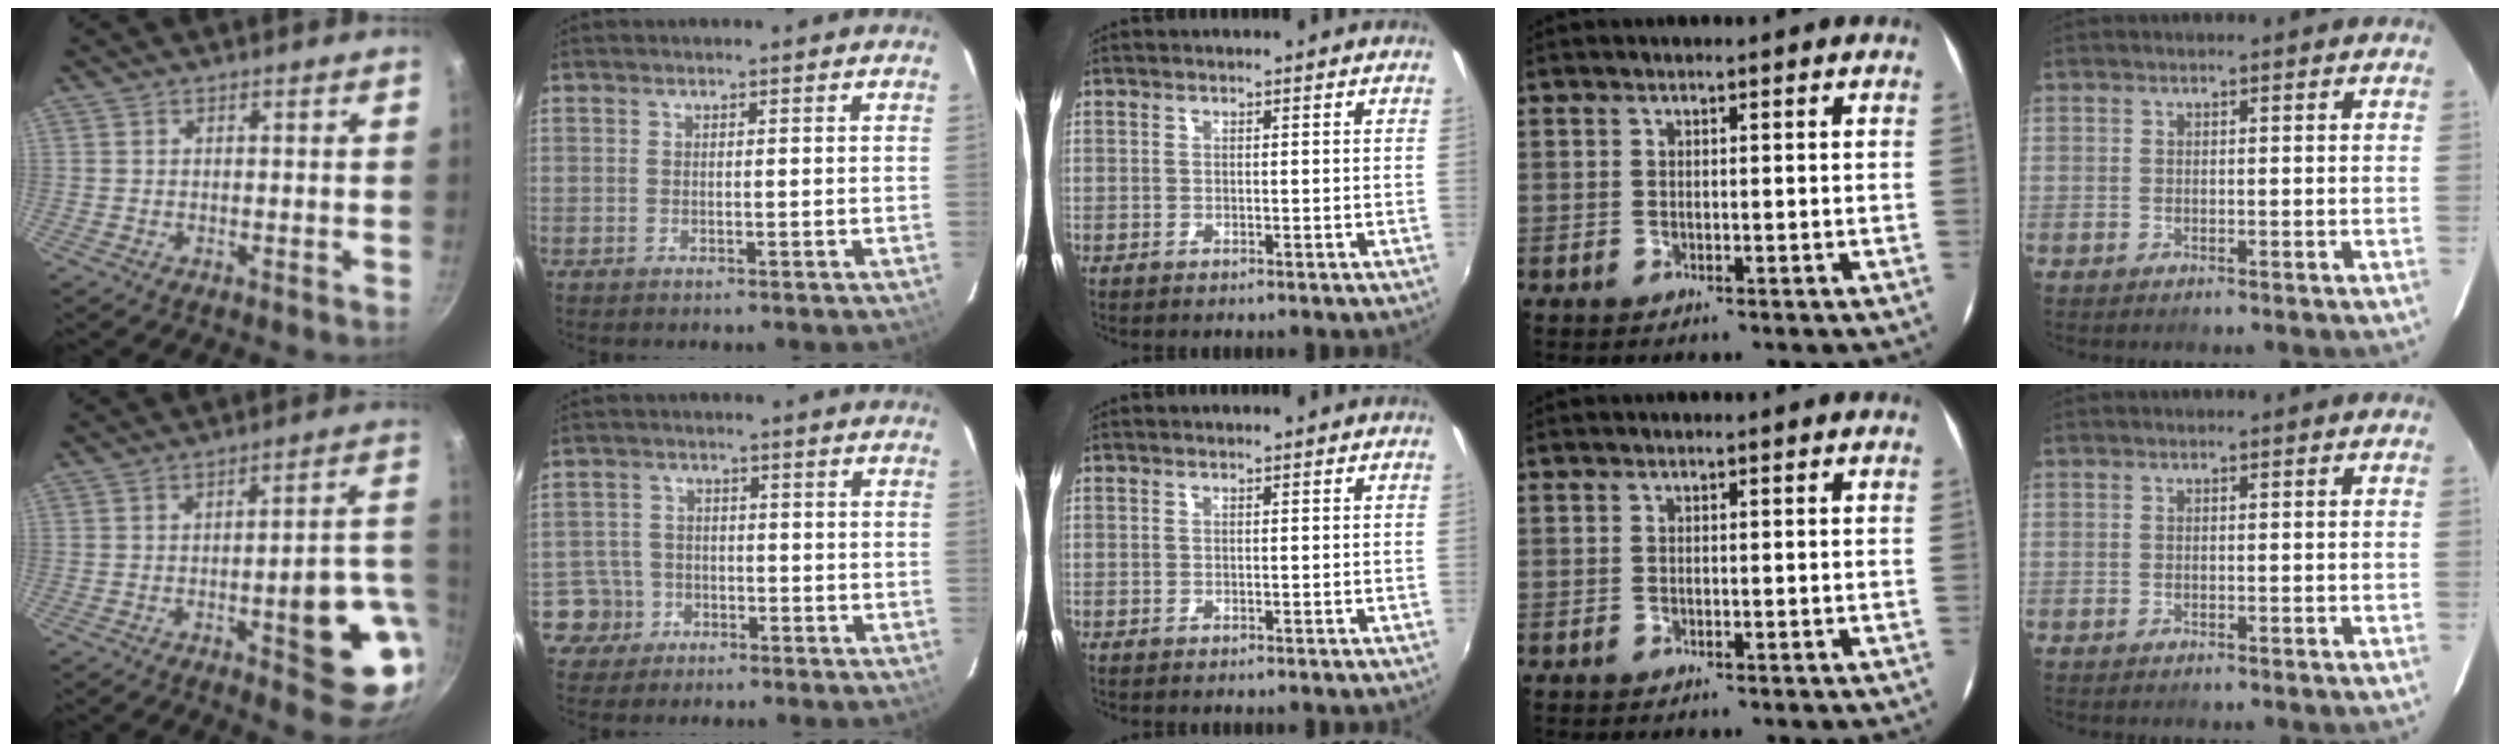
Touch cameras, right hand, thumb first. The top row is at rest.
{"thumb": {"total": 15.9, "force": [-3.9, 5.2, 14.5], "torque": [-0.135, 0.025, -0.050]}, "index": {"total": 5.2, "force": [-2.4, 4.6, -0.2], "torque": [-0.007, 0.020, -0.045]}}